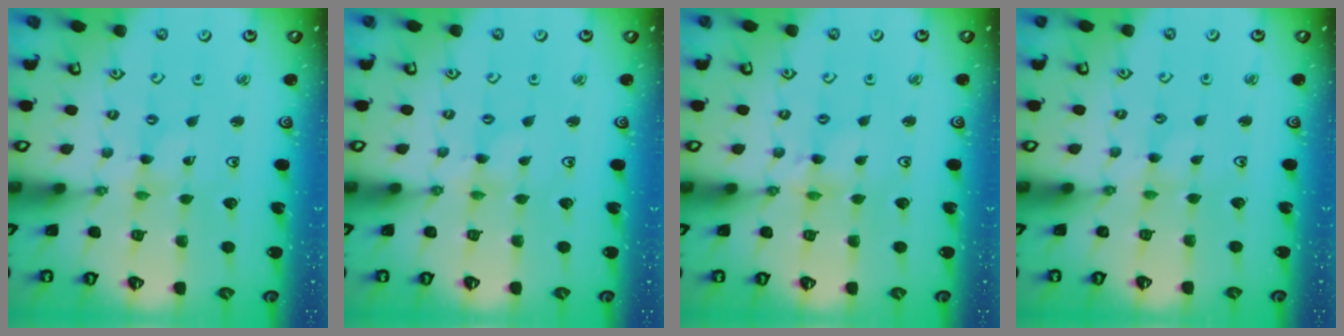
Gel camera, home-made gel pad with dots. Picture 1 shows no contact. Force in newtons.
{"total": 0.0}
{"total": 3.5, "press": 3.5, "slide": 0.3}
{"total": 1.2, "press": 1.2, "slide": 0.3}